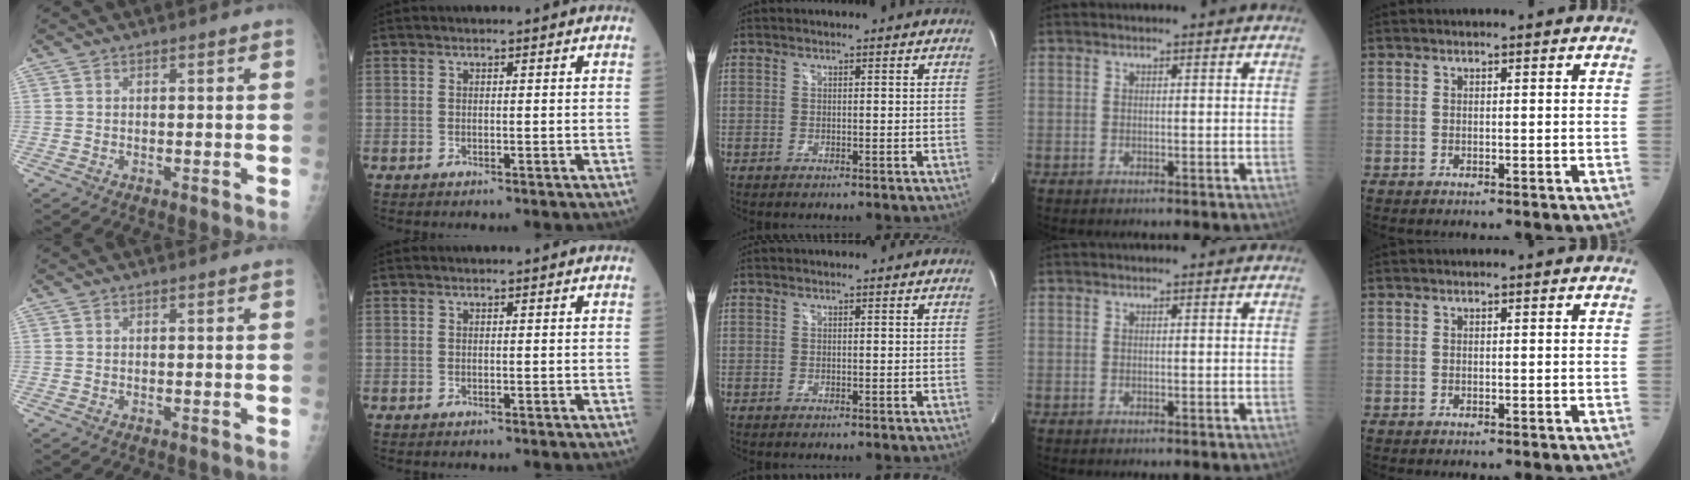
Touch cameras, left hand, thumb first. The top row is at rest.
{}